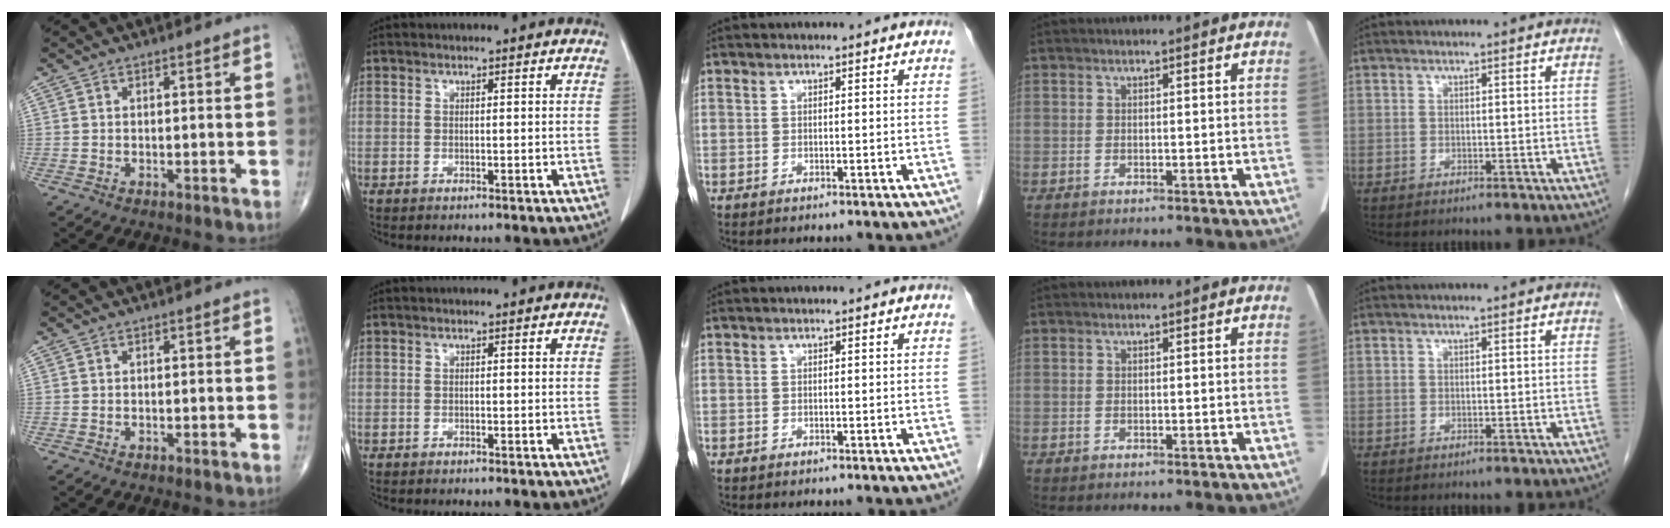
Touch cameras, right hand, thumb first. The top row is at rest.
{}